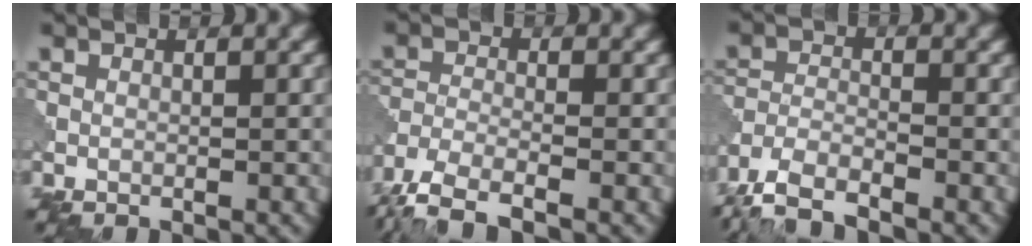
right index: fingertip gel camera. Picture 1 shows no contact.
{"total": 5.3, "force": [-4.3, 1.2, 2.9], "torque": [-0.059, -0.012, -0.092]}
{"total": 4.9, "force": [-4.2, 1.1, 2.3], "torque": [-0.046, -0.008, -0.091]}